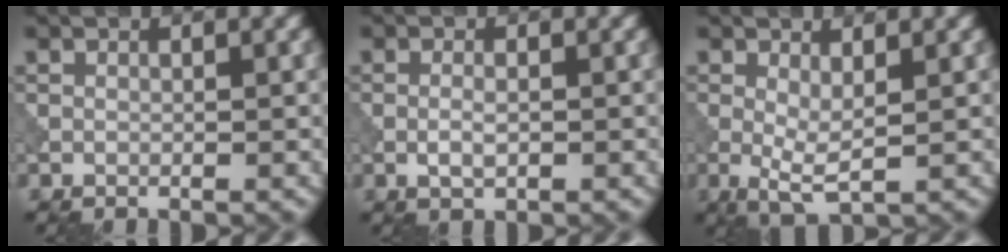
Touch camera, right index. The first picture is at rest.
{"total": 1.5, "force": [-0.4, 0.6, 1.3], "torque": [-0.029, -0.001, -0.011]}
{"total": 2.6, "force": [0.2, 0.6, 2.6], "torque": [-0.052, -0.007, 0.004]}